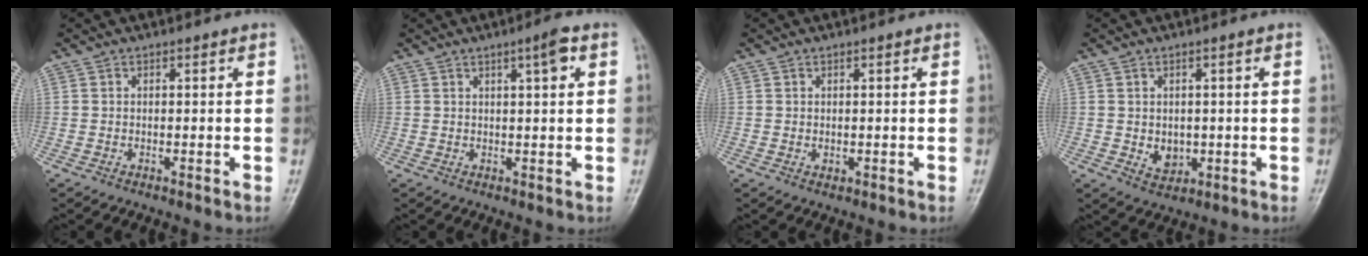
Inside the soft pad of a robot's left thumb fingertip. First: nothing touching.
{"total": 3.4, "force": [1.5, 0.4, 3.1], "torque": [-0.047, -0.001, 0.023]}
{"total": 1.0, "force": [0.2, 0.7, 0.8], "torque": [-0.009, -0.002, 0.007]}
{"total": 3.8, "force": [-0.2, 3.0, 2.3], "torque": [-0.021, -0.004, 0.009]}